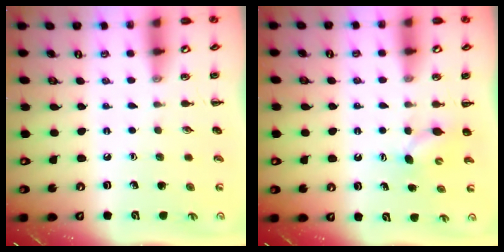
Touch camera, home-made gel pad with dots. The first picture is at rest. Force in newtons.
{"total": 3.6, "press": 3.5, "slide": 0.7}